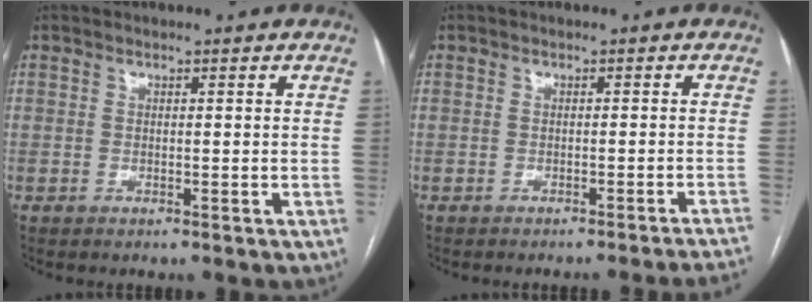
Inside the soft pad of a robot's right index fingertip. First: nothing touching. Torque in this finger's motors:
{"motor_torque": [0.32, -0.48, 0.06, 0.04]}